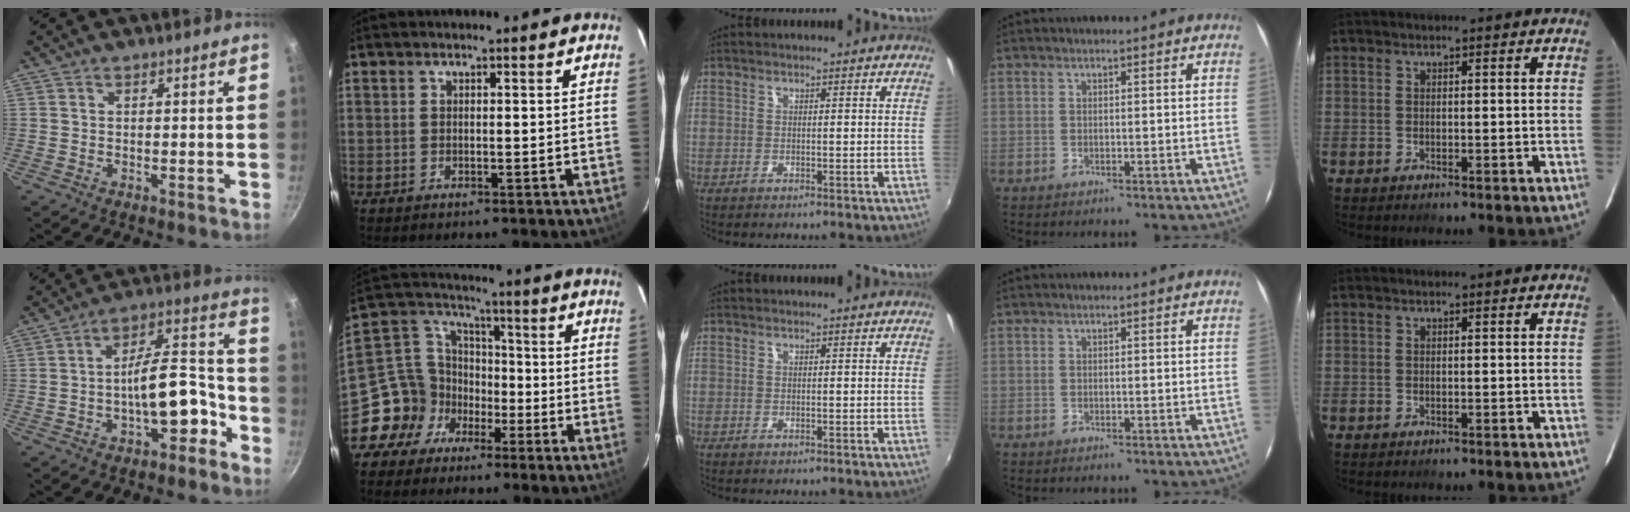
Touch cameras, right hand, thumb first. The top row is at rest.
{"thumb": {"total": 12.7, "force": [-5.1, 5.6, 10.2], "torque": [-0.114, 0.076, -0.073]}, "index": {"total": 11.7, "force": [-6.1, 9.4, 3.2], "torque": [-0.081, 0.049, -0.109]}}